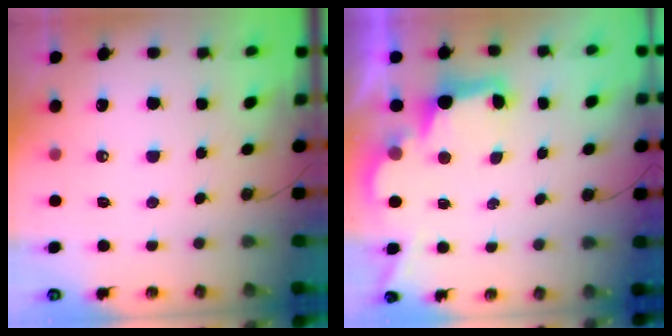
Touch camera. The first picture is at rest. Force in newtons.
{"total": 2.8, "press": 2.7, "slide": 0.9}